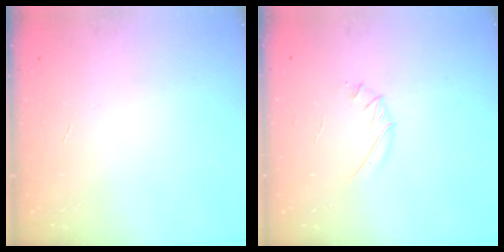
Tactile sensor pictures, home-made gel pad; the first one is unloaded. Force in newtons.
{"total": 4.3, "press": 4.1, "slide": 1.1}